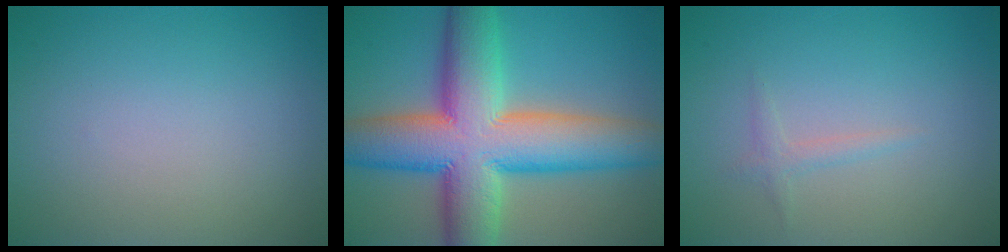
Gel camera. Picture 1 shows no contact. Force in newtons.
{"total": 14.2, "press": 14.2, "slide": 0.8}
{"total": 1.0, "press": 1.0, "slide": 0.0}